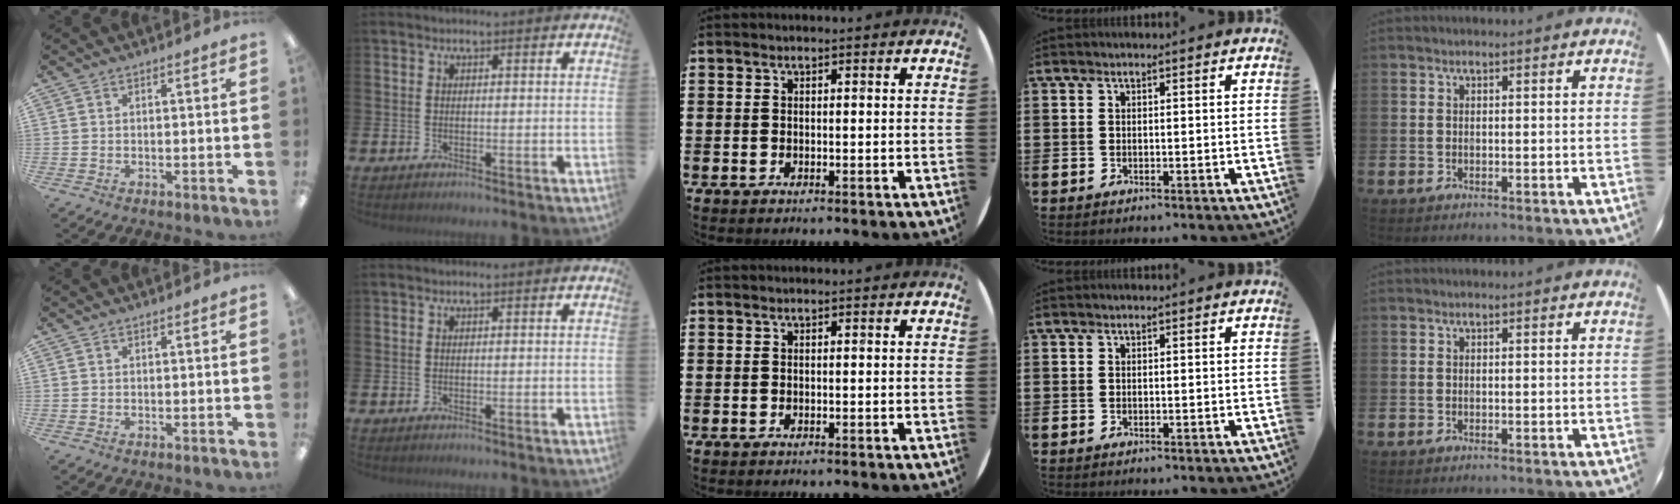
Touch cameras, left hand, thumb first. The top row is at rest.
{}